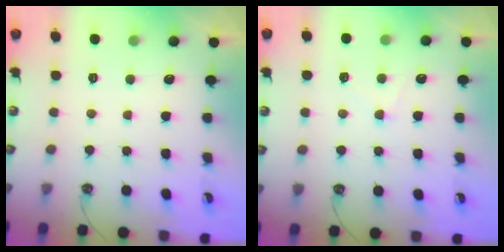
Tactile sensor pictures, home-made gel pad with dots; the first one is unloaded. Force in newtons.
{"total": 2.9, "press": 2.9, "slide": 0.4}